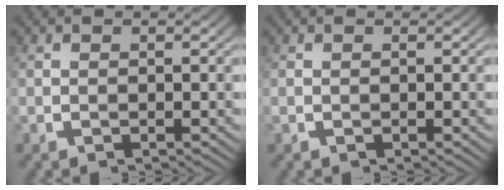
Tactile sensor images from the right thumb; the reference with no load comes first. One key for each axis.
{"total": 0.0}